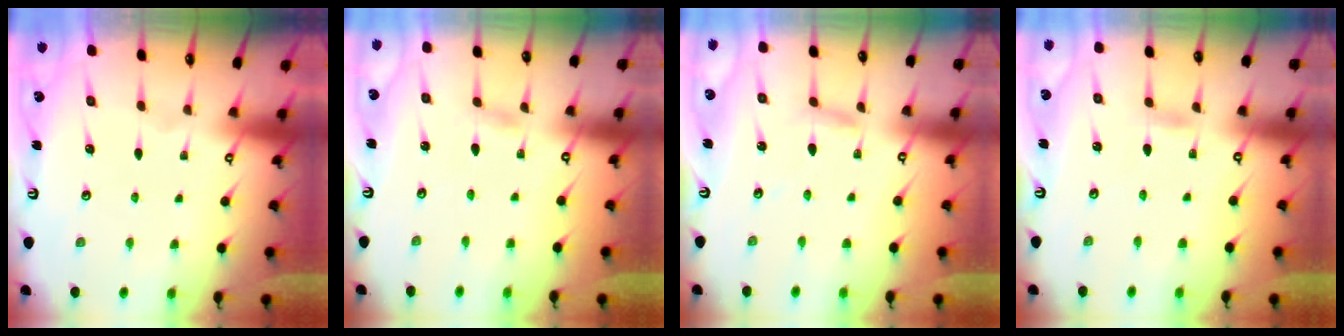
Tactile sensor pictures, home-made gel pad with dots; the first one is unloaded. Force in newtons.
{"total": 1.5, "press": 1.5, "slide": 0.2}
{"total": 2.3, "press": 2.3, "slide": 0.2}
{"total": 2.4, "press": 2.3, "slide": 0.3}